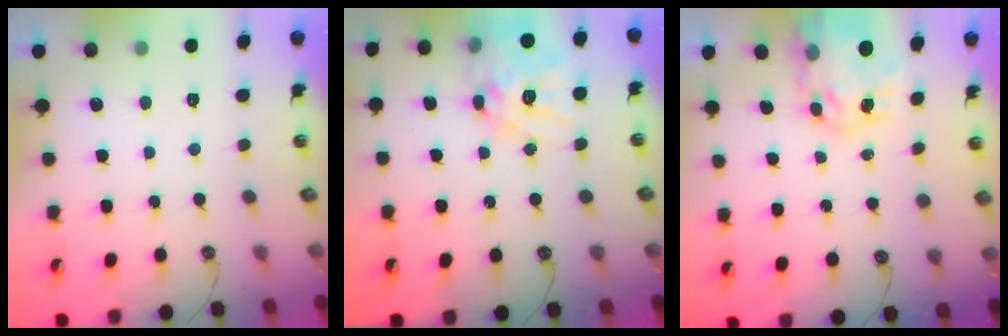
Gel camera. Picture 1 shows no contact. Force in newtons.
{"total": 16.7, "press": 16.6, "slide": 1.5}
{"total": 10.1, "press": 10.0, "slide": 0.9}